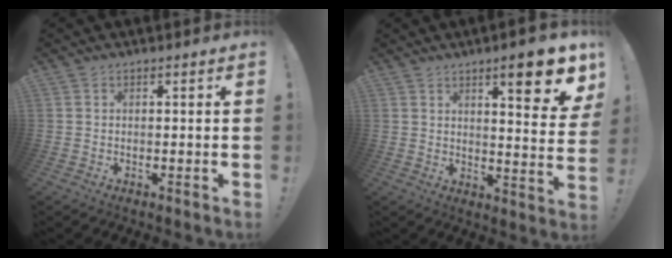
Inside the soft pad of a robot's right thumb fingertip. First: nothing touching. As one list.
[{"total": 11.8, "force": [6.5, 1.7, 9.7], "torque": [-0.111, -0.048, 0.092]}]